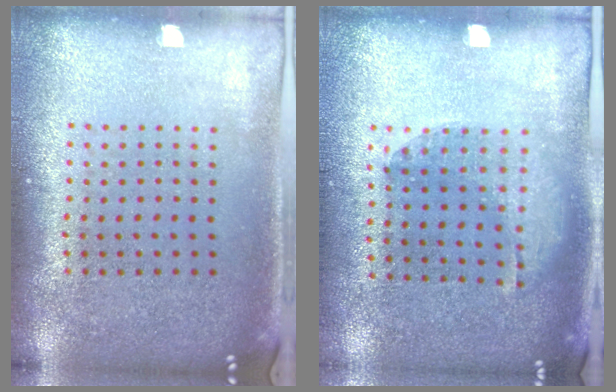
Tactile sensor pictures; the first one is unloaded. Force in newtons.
{"total": 1.2, "press": 0.9, "slide": 0.9}